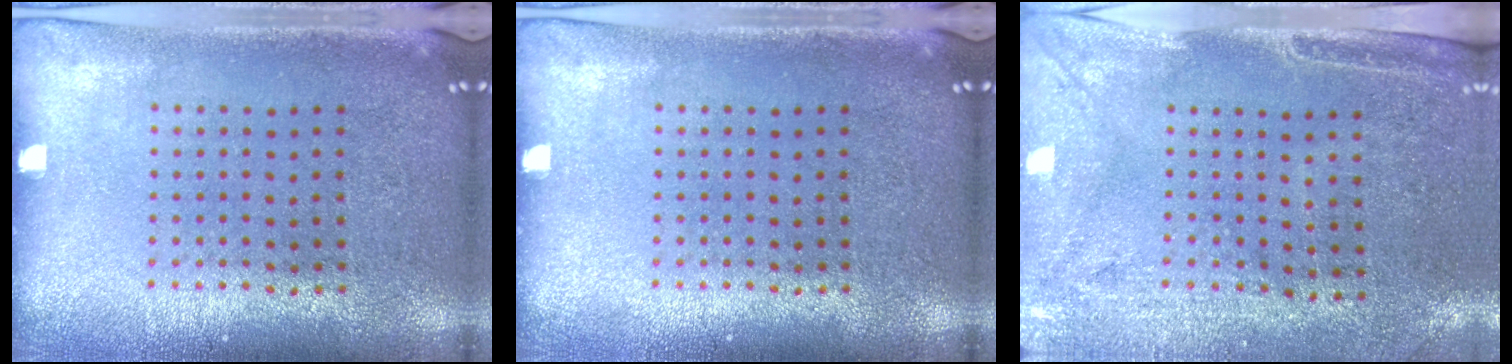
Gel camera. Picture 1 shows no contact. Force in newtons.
{"total": 0.0}
{"total": 3.0, "press": 2.5, "slide": 1.6}